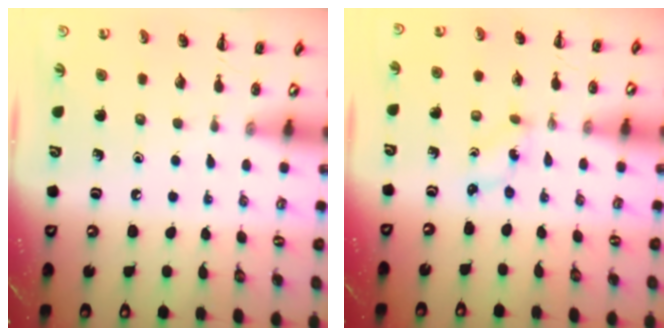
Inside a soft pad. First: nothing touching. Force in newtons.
{"total": 0.0}